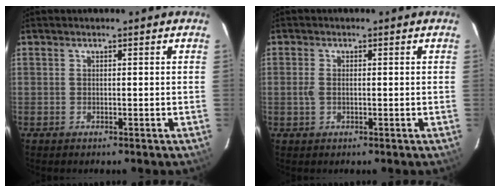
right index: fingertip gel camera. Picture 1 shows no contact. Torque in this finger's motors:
{"motor_torque": [-0.05, 0.00, -0.08, 0.00]}